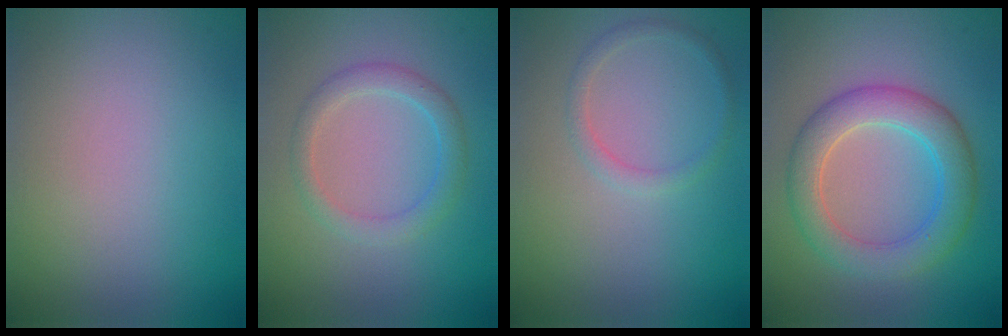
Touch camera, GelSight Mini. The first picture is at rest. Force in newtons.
{"total": 2.4, "press": 2.4, "slide": 0.1}
{"total": 1.3, "press": 1.3, "slide": 0.1}
{"total": 5.2, "press": 5.2, "slide": 0.0}